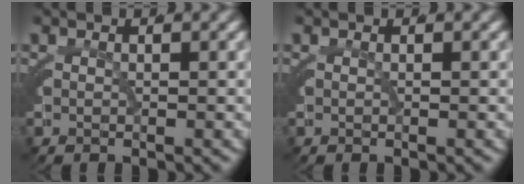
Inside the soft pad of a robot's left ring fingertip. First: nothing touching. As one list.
[{"total": 0.0}]